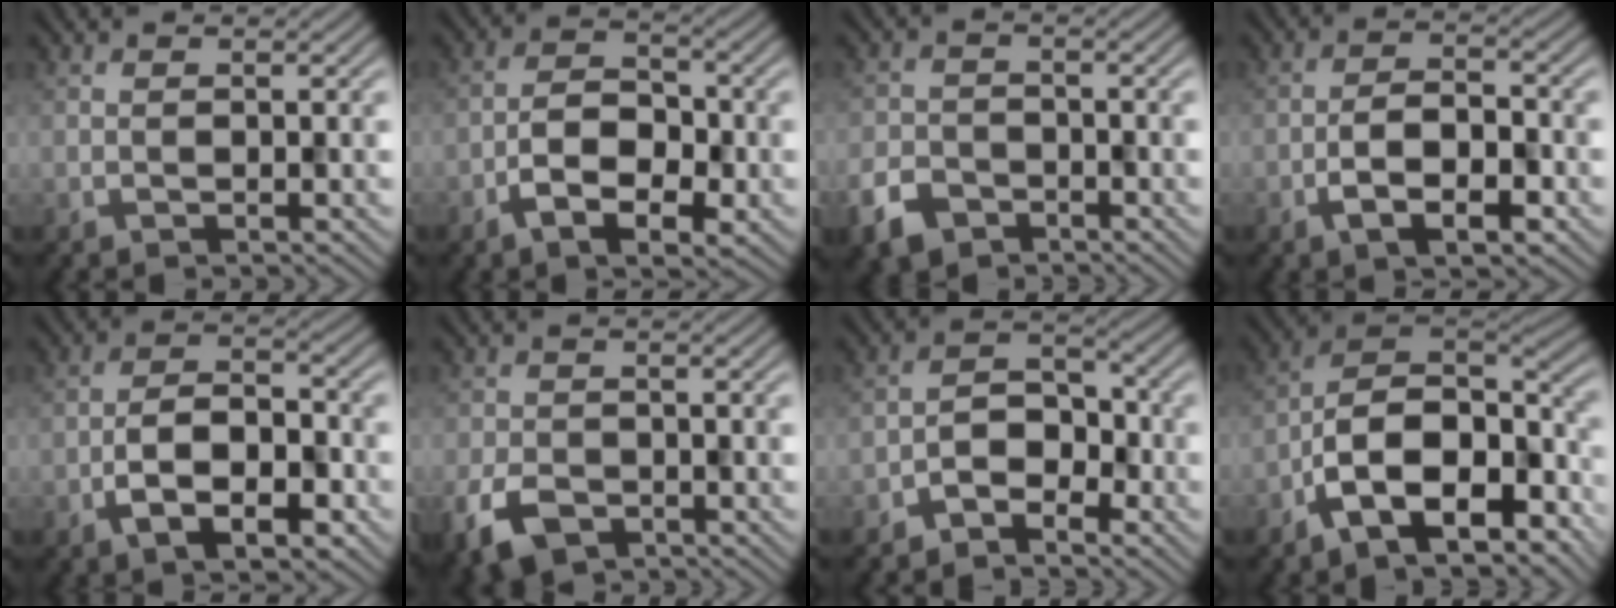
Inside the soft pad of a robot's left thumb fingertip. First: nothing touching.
{"total": 6.7, "force": [-3.0, 3.7, 4.7], "torque": [-0.083, 0.001, -0.062]}
{"total": 4.7, "force": [-3.2, 2.9, 1.9], "torque": [-0.048, -0.004, -0.070]}
{"total": 5.9, "force": [-2.8, 2.6, 4.6], "torque": [-0.081, 0.002, -0.052]}
{"total": 7.4, "force": [-3.4, 3.7, 5.4], "torque": [-0.095, 0.001, -0.065]}
{"total": 5.6, "force": [-3.1, 3.5, 3.2], "torque": [-0.078, -0.012, -0.065]}
{"total": 4.3, "force": [-3.0, 2.3, 2.2], "torque": [-0.033, 0.016, -0.064]}
{"total": 13.5, "force": [-7.2, 6.5, 9.4], "torque": [-0.163, -0.018, -0.137]}